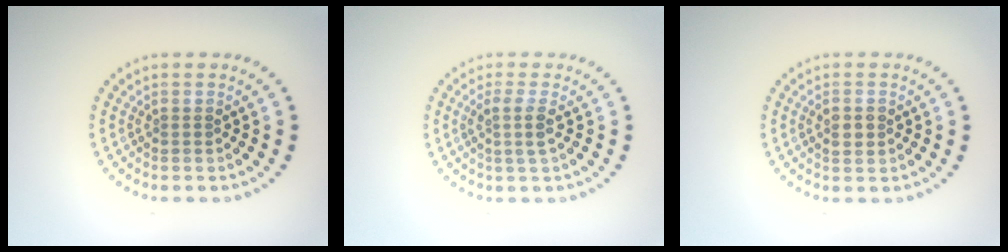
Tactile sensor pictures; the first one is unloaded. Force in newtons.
{"total": 2.0, "press": 1.6, "slide": 1.1}
{"total": 1.6, "press": 1.6, "slide": 0.1}